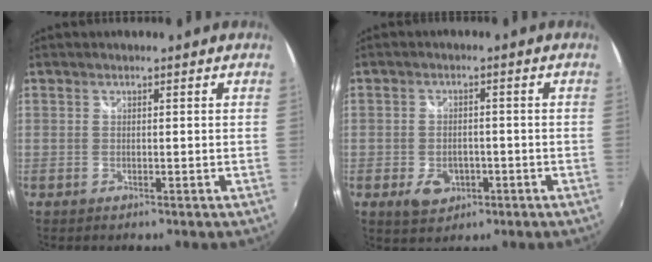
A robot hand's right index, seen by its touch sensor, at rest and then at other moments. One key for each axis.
{"total": 5.7, "fx": -2.3, "fy": 4.0, "fz": 3.2, "tx": -0.070, "ty": -0.001, "tz": -0.031}